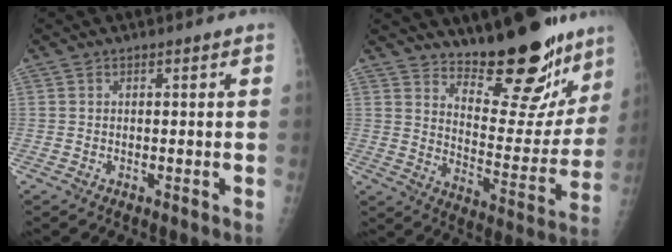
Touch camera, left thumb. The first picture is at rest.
{"total": 19.9, "force": [15.9, 6.3, 10.1], "torque": [-0.096, -0.127, 0.231]}